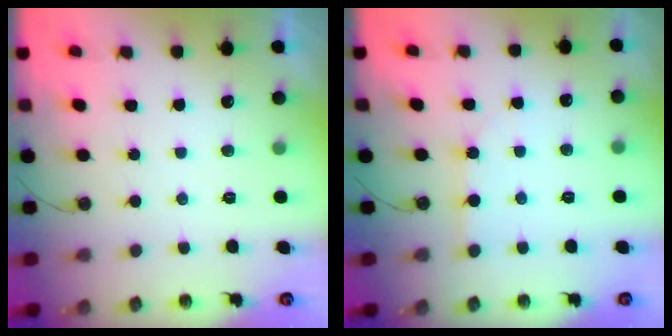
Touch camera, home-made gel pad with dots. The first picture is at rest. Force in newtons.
{"total": 2.5, "press": 2.5, "slide": 0.3}